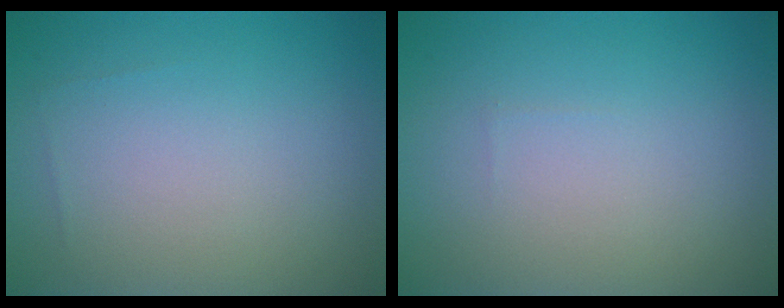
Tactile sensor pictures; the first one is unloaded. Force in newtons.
{"total": 0.0}